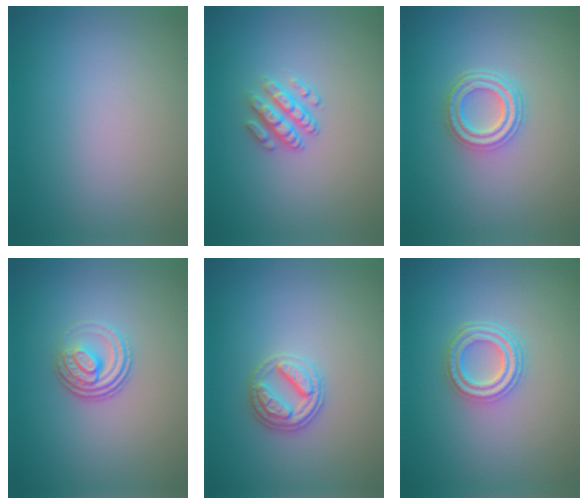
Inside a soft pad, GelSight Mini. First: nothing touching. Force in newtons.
{"total": 2.9, "press": 2.5, "slide": 1.6}
{"total": 3.9, "press": 3.1, "slide": 2.4}
{"total": 3.5, "press": 2.5, "slide": 2.5}
{"total": 2.8, "press": 2.8, "slide": 0.5}
{"total": 3.9, "press": 3.1, "slide": 2.4}